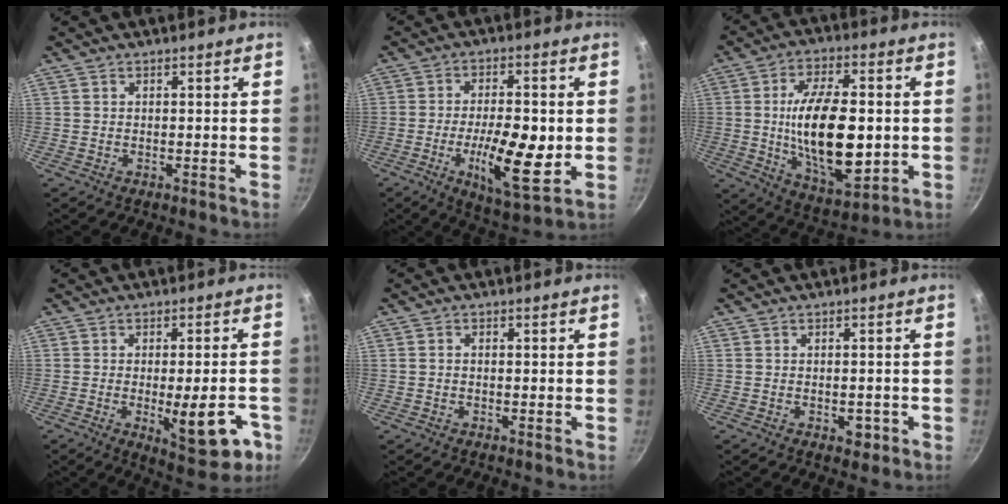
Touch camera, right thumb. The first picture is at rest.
{"total": 14.1, "force": [-2.6, 4.8, 13.0], "torque": [-0.211, -0.005, -0.039]}
{"total": 20.2, "force": [-0.8, 9.8, 17.7], "torque": [-0.285, -0.004, -0.006]}
{"total": 12.6, "force": [-4.0, 4.4, 11.2], "torque": [-0.121, 0.007, -0.042]}
{"total": 0.8, "force": [-0.1, 0.6, 0.5], "torque": [-0.010, 0.005, -0.002]}
{"total": 2.8, "force": [-1.0, 1.7, 1.9], "torque": [-0.014, 0.007, -0.010]}